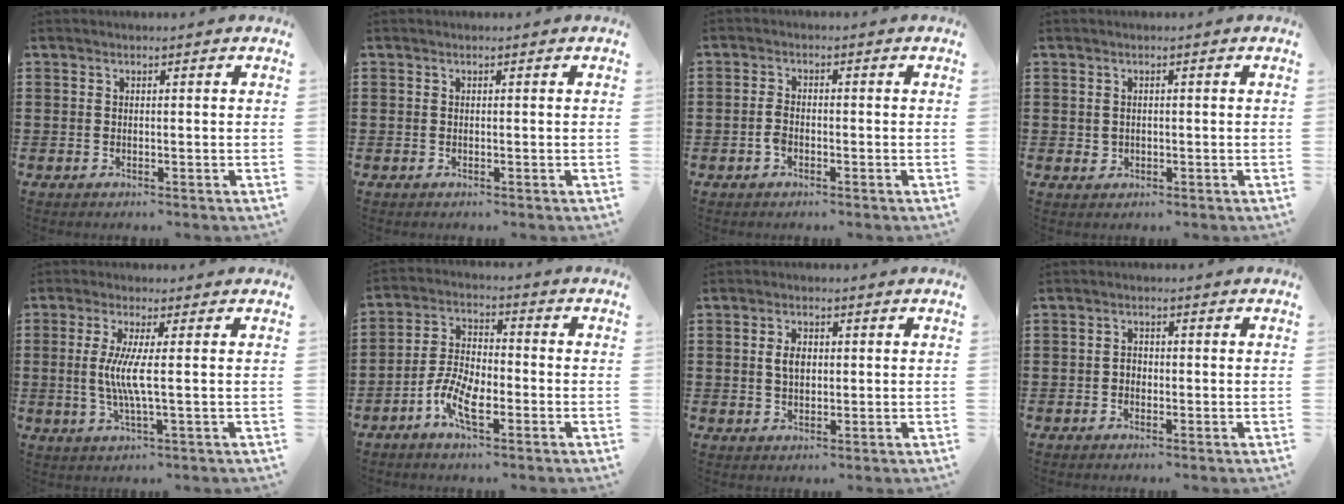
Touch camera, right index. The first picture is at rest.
{"total": 0.0}
{"total": 2.1, "force": [-1.0, 1.1, 1.6], "torque": [-0.047, -0.005, -0.022]}
{"total": 1.0, "force": [0.2, 0.9, 0.5], "torque": [-0.012, 0.005, 0.003]}
{"total": 5.6, "force": [0.1, -0.1, 5.6], "torque": [-0.120, -0.014, -0.005]}
{"total": 7.2, "force": [-3.5, 2.9, 5.6], "torque": [-0.141, -0.008, -0.074]}
{"total": 3.2, "force": [0.4, 2.0, 2.5], "torque": [-0.045, 0.006, 0.004]}
{"total": 1.5, "force": [-0.5, 1.2, 0.8], "torque": [-0.018, 0.003, -0.010]}